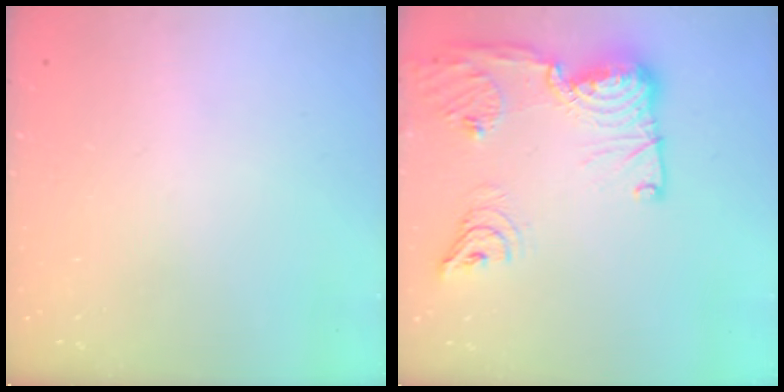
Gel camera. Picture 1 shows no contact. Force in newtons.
{"total": 21.8, "press": 20.6, "slide": 6.9}